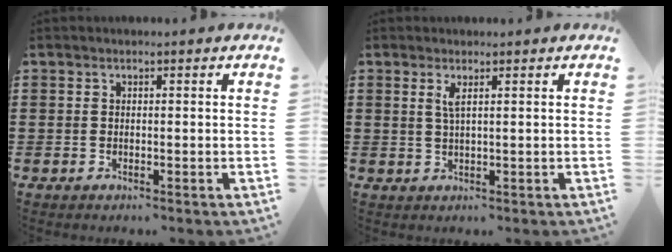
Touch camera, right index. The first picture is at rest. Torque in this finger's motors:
{"motor_torque": [0.54, 0.40, 0.04, 0.03]}